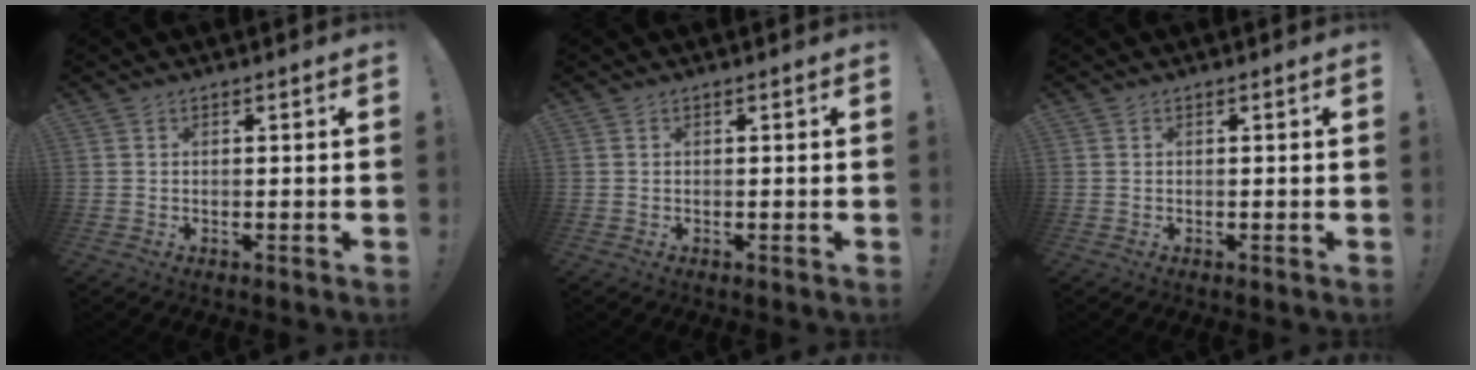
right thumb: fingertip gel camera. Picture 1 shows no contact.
{"total": 0.0}
{"total": 0.0}